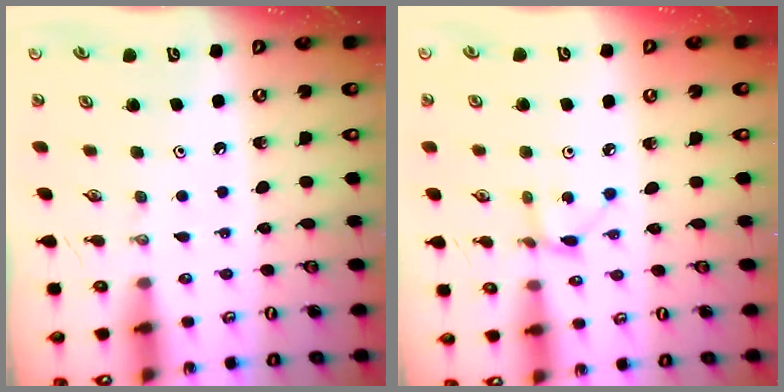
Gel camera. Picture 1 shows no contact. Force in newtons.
{"total": 2.0, "press": 2.0, "slide": 0.2}